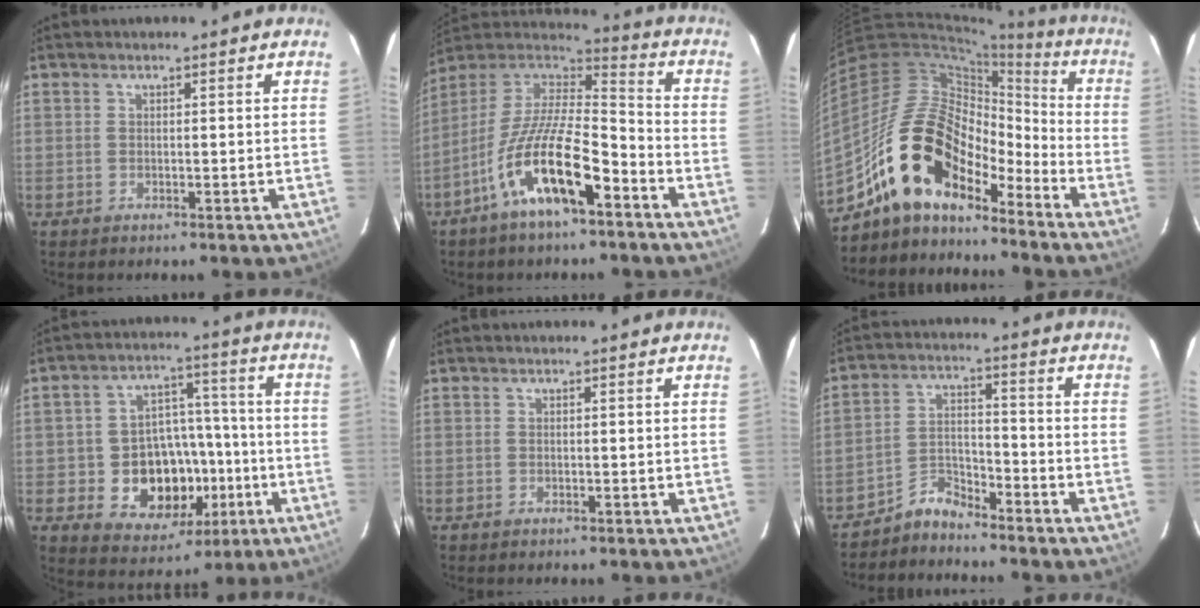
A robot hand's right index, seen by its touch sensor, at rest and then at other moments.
{"total": 17.8, "force": [-9.4, 5.2, 14.2], "torque": [-0.266, -0.020, -0.176]}
{"total": 17.9, "force": [-12.8, 8.8, 8.9], "torque": [-0.166, 0.012, -0.237]}
{"total": 15.3, "force": [-4.2, 11.8, 8.8], "torque": [-0.185, 0.019, -0.046]}
{"total": 0.0}
{"total": 5.2, "force": [-4.9, 1.7, 0.8], "torque": [-0.018, 0.027, -0.095]}